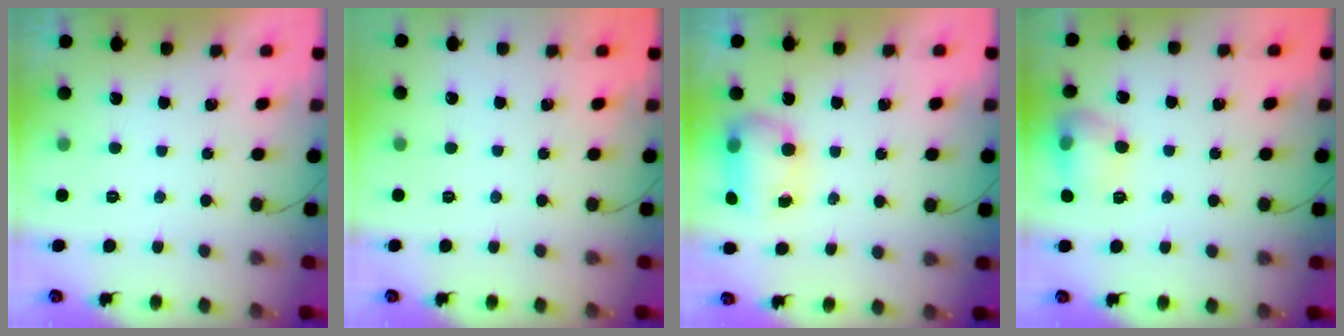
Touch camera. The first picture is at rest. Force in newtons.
{"total": 0.0}
{"total": 9.8, "press": 8.8, "slide": 4.3}
{"total": 10.3, "press": 10.2, "slide": 1.2}